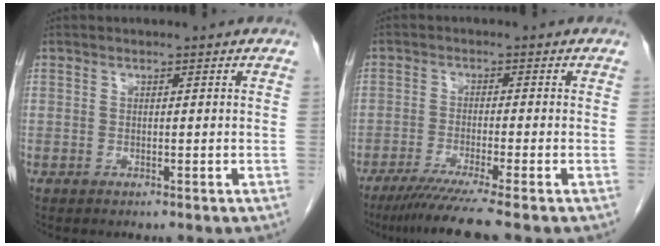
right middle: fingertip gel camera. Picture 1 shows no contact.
{"total": 7.8, "force": [-6.1, -1.8, 4.5], "torque": [-0.065, -0.029, -0.102]}